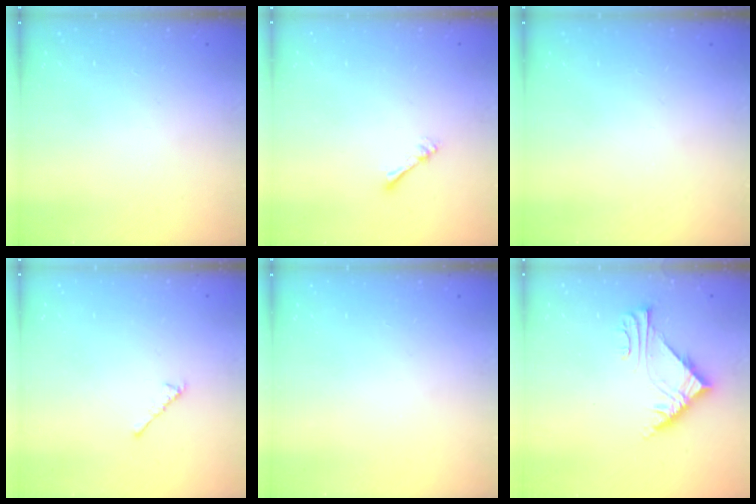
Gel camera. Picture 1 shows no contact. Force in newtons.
{"total": 1.7, "press": 1.7, "slide": 0.2}
{"total": 0.0}
{"total": 2.9, "press": 2.8, "slide": 0.7}
{"total": 0.0}
{"total": 7.0, "press": 7.0, "slide": 0.4}